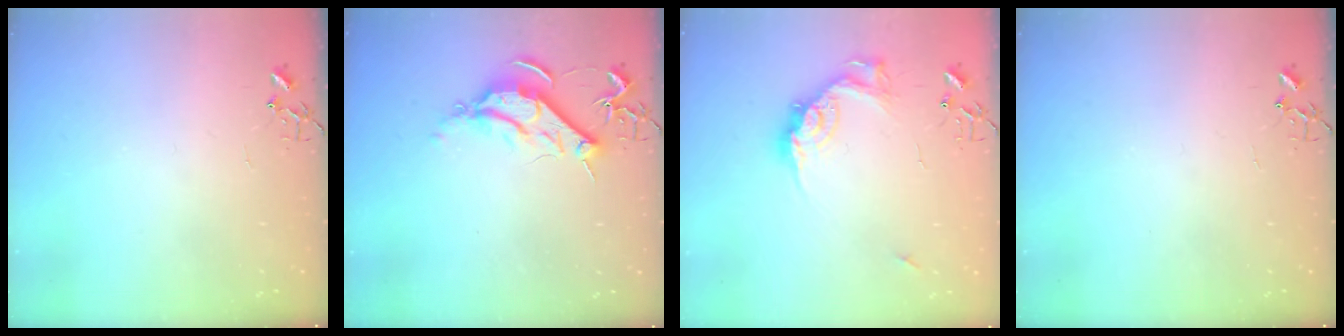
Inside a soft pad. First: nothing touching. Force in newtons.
{"total": 9.5, "press": 9.4, "slide": 1.0}
{"total": 14.5, "press": 14.5, "slide": 1.2}
{"total": 0.0}